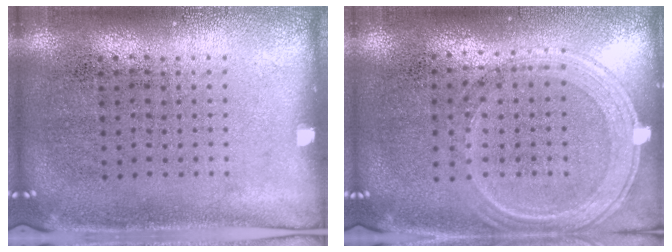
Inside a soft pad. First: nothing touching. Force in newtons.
{"total": 1.2, "press": 1.2, "slide": 0.3}